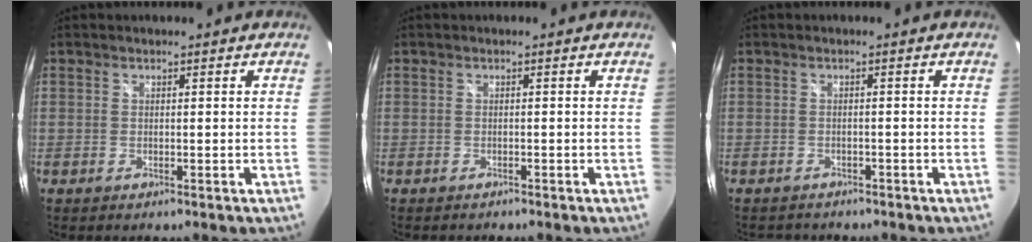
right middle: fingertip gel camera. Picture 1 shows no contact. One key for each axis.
{"total": 0.8, "fx": -0.8, "fy": 0.2, "fz": 0.1, "tx": -0.003, "ty": -0.004, "tz": -0.013}
{"total": 3.6, "fx": -3.1, "fy": 1.7, "fz": 0.6, "tx": -0.015, "ty": -0.007, "tz": -0.045}